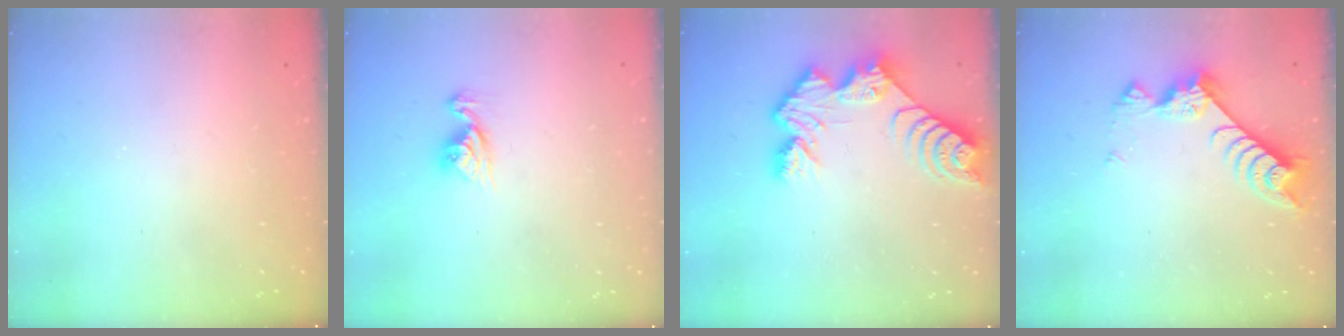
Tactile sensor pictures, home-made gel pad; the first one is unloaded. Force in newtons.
{"total": 8.2, "press": 8.2, "slide": 0.8}
{"total": 10.9, "press": 10.9, "slide": 0.8}
{"total": 9.0, "press": 9.0, "slide": 1.0}